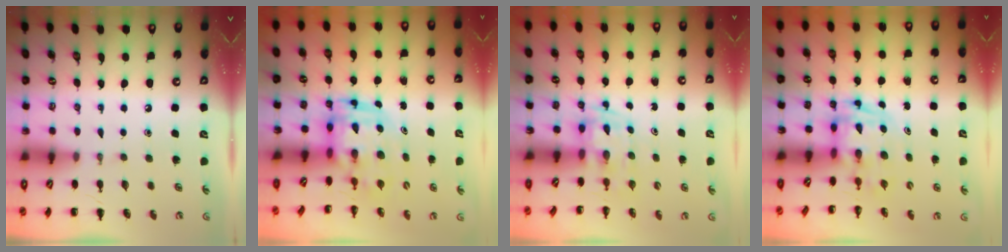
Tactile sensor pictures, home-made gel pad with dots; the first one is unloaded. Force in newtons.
{"total": 3.9, "press": 3.8, "slide": 0.8}
{"total": 2.8, "press": 2.5, "slide": 1.3}
{"total": 2.8, "press": 2.8, "slide": 0.5}